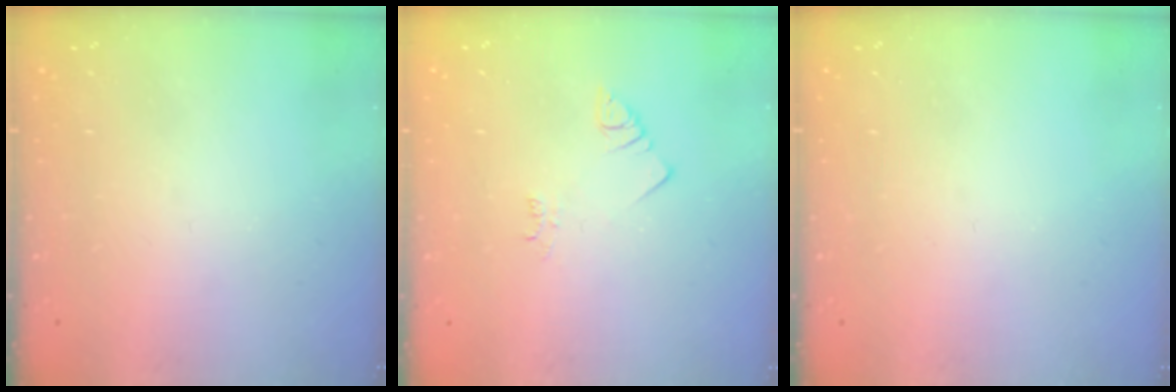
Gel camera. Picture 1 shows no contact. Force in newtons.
{"total": 2.5, "press": 2.5, "slide": 0.5}
{"total": 0.0}